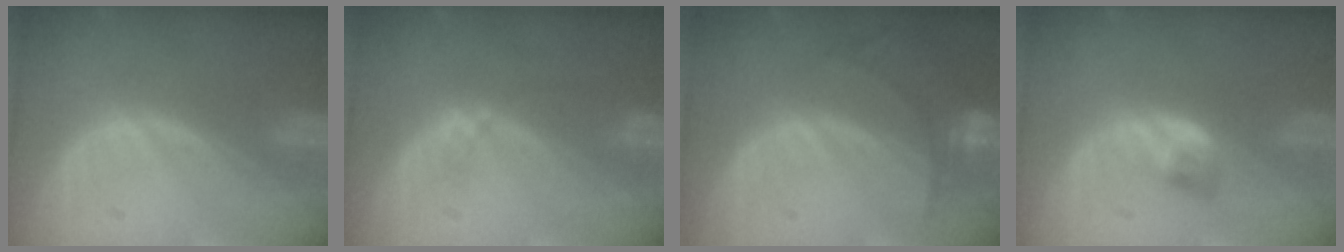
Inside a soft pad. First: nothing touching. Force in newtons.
{"total": 1.3, "press": 1.3, "slide": 0.1}
{"total": 5.9, "press": 5.6, "slide": 1.9}
{"total": 2.8, "press": 2.5, "slide": 1.3}